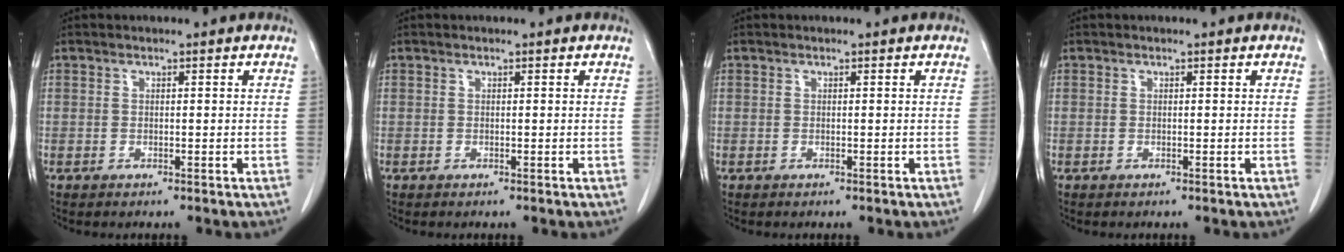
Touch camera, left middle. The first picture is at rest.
{"total": 0.0}
{"total": 0.0}
{"total": 0.0}